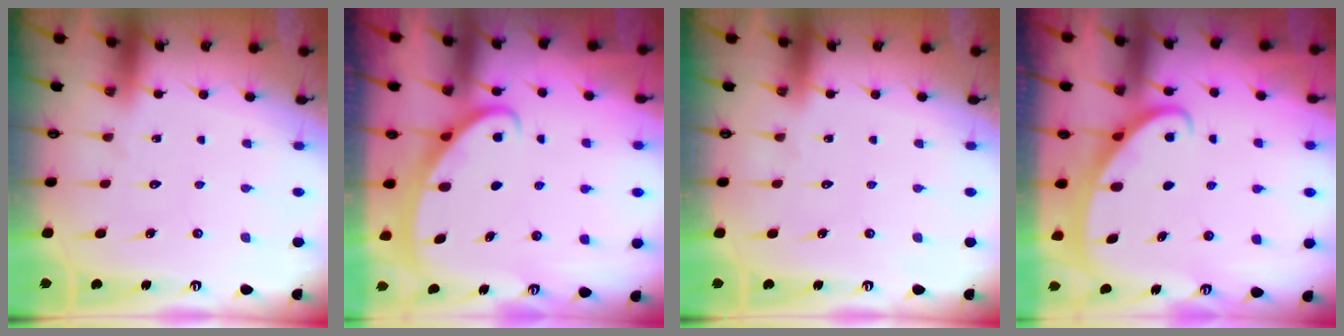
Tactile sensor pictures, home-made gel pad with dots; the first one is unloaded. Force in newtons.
{"total": 2.5, "press": 2.4, "slide": 0.4}
{"total": 0.0}
{"total": 2.5, "press": 2.5, "slide": 0.4}